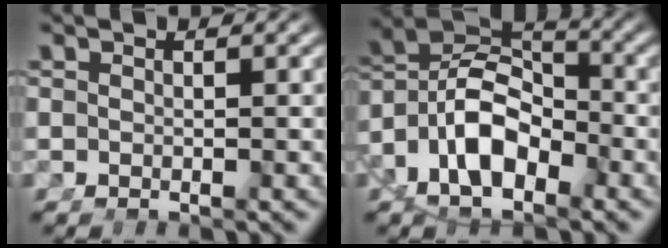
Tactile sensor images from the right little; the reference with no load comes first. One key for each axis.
{"total": 12.9, "fx": -1.5, "fy": 10.3, "fz": 7.6, "tx": -0.154, "ty": -0.024, "tz": -0.030}